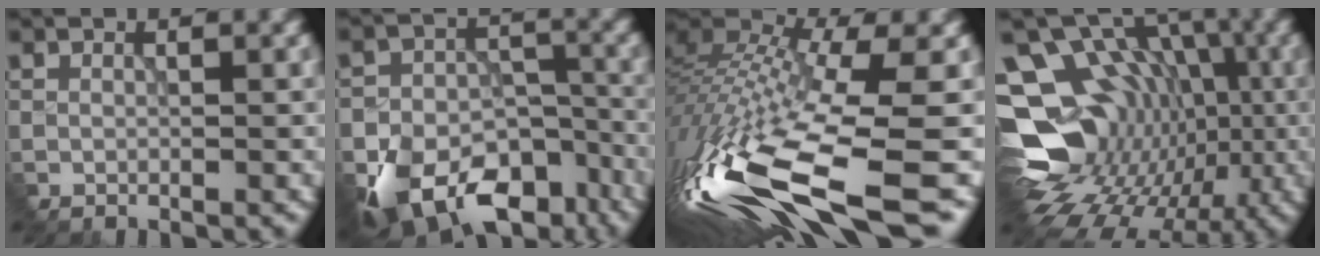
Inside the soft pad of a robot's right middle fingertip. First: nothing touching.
{"total": 11.6, "force": [-8.2, 6.6, 4.9], "torque": [-0.108, -0.024, -0.101]}
{"total": 15.6, "force": [-6.8, 3.9, 13.5], "torque": [-0.319, -0.024, -0.093]}
{"total": 15.8, "force": [-4.2, 12.8, 8.3], "torque": [-0.165, 0.008, -0.042]}